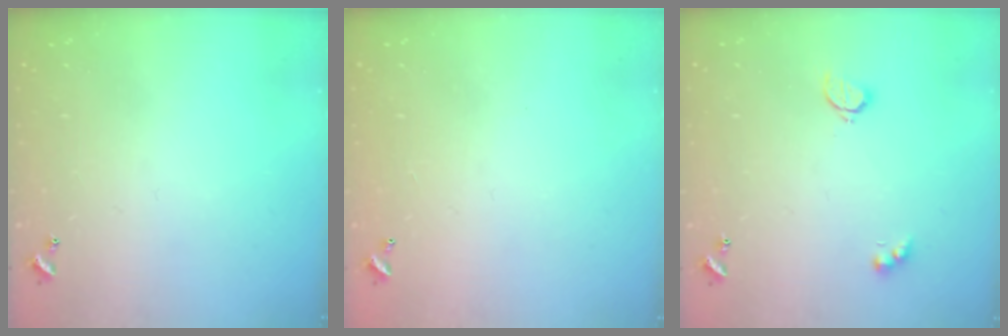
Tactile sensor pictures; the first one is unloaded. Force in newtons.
{"total": 2.8, "press": 2.8, "slide": 0.1}
{"total": 2.6, "press": 2.6, "slide": 0.5}